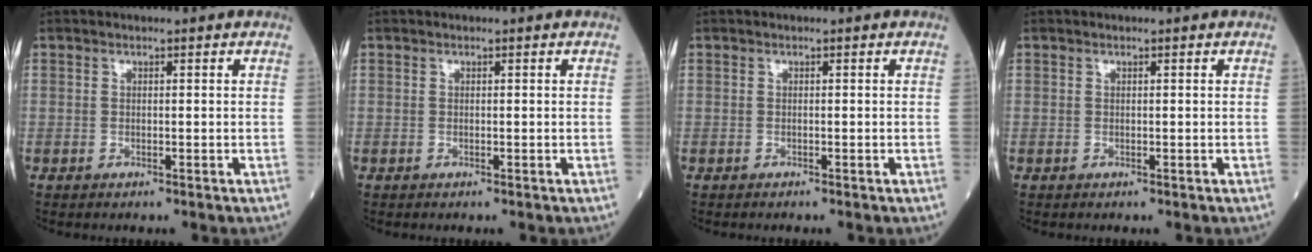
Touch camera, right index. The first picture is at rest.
{"total": 0.0}
{"total": 0.0}
{"total": 0.0}